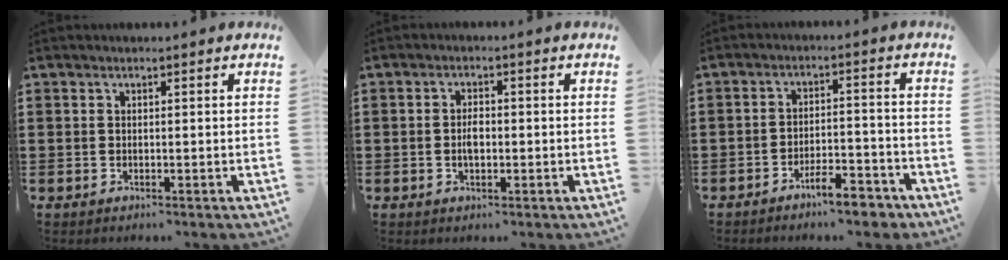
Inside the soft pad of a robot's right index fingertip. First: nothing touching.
{"total": 2.5, "force": [-0.3, 1.2, 2.2], "torque": [-0.042, 0.003, -0.005]}
{"total": 6.1, "force": [-5.3, 1.1, 2.9], "torque": [-0.043, 0.006, -0.096]}